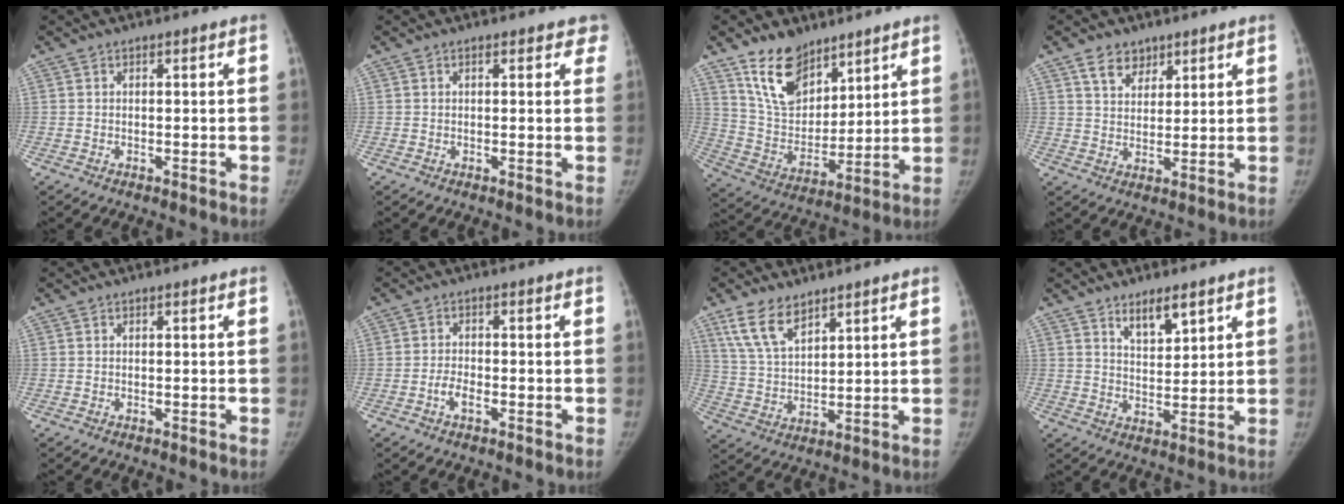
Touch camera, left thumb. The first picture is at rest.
{"total": 3.1, "force": [2.1, 1.5, 1.6], "torque": [0.015, 0.000, 0.013]}
{"total": 13.9, "force": [9.5, 8.0, 6.2], "torque": [-0.074, -0.061, 0.189]}
{"total": 5.5, "force": [3.5, 3.7, 1.9], "torque": [-0.005, -0.025, 0.067]}
{"total": 0.0}
{"total": 2.6, "force": [-1.4, 1.3, 1.8], "torque": [-0.031, 0.011, -0.027]}
{"total": 9.0, "force": [6.0, 4.4, 4.9], "torque": [-0.079, -0.027, 0.127]}
{"total": 6.0, "force": [4.1, 2.3, 3.8], "torque": [-0.044, -0.033, 0.071]}